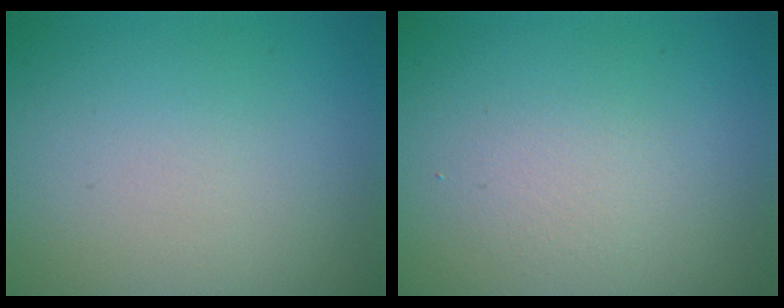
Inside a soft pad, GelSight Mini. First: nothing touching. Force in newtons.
{"total": 1.3, "press": 1.3, "slide": 0.1}